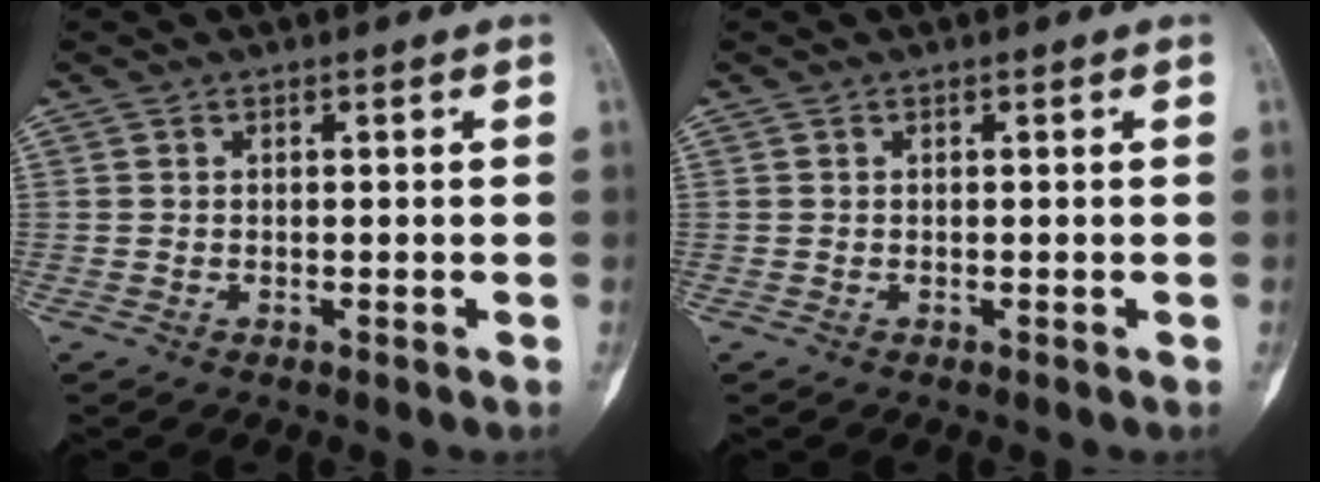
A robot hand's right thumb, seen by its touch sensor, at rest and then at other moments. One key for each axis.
{"total": 0.0}